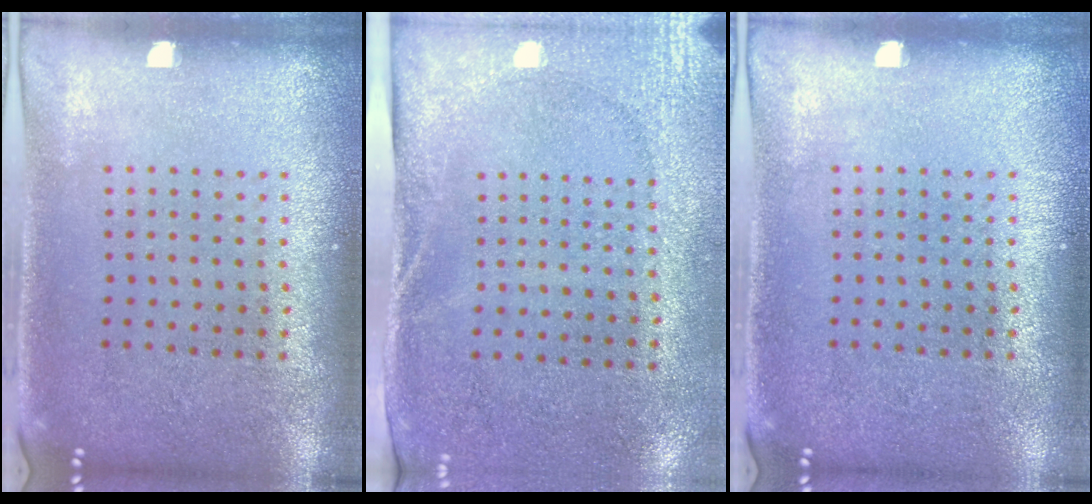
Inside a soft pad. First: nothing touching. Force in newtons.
{"total": 2.7, "press": 2.1, "slide": 1.6}
{"total": 0.0}